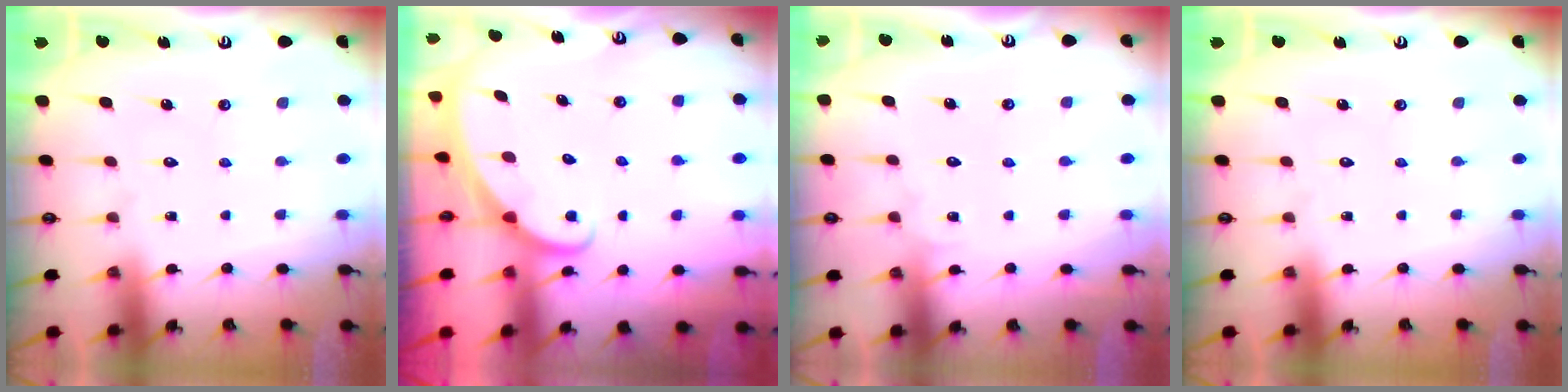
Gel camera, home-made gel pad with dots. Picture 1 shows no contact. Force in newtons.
{"total": 2.1, "press": 2.1, "slide": 0.0}
{"total": 2.7, "press": 2.7, "slide": 0.3}
{"total": 0.0}